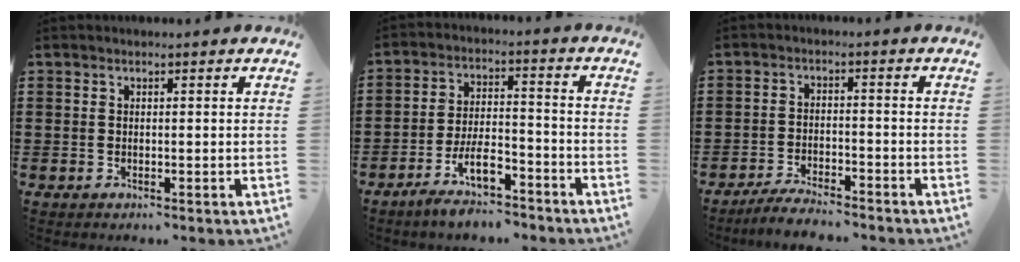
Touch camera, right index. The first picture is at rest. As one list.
[{"total": 7.6, "force": [-5.4, 2.4, 4.9], "torque": [-0.104, 0.003, -0.102]}, {"total": 3.9, "force": [-3.8, 0.5, 0.9], "torque": [-0.017, 0.007, -0.076]}]